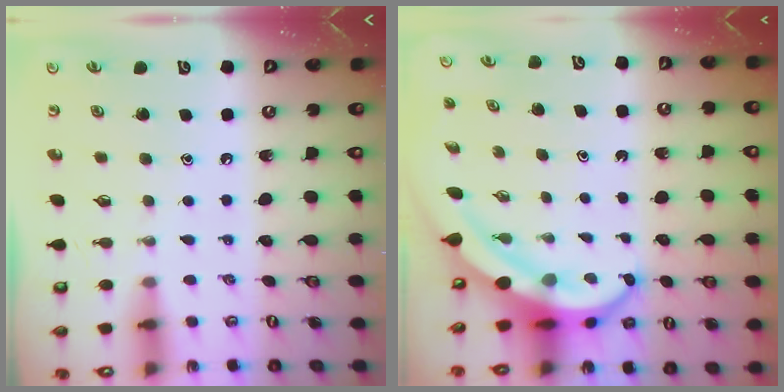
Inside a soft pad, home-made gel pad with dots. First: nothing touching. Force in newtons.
{"total": 7.5, "press": 7.3, "slide": 1.4}